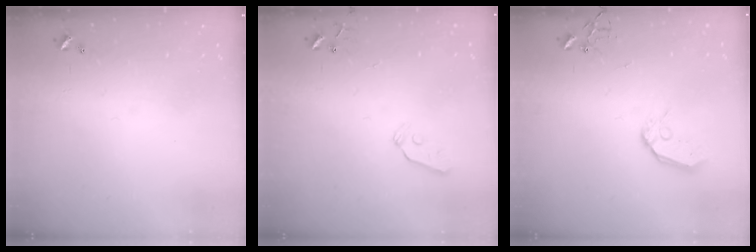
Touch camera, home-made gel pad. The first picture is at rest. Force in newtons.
{"total": 5.2, "press": 5.2, "slide": 0.6}
{"total": 9.2, "press": 9.1, "slide": 0.9}